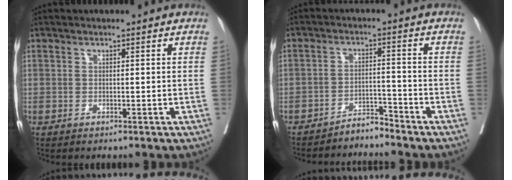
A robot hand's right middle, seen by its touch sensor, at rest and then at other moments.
{"total": 3.2, "force": [-3.2, -0.2, 0.2], "torque": [0.004, -0.011, -0.056]}